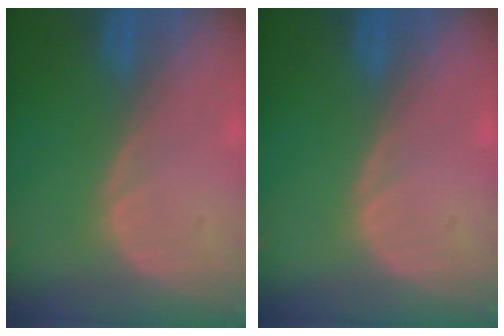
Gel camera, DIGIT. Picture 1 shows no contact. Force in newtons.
{"total": 0.0}